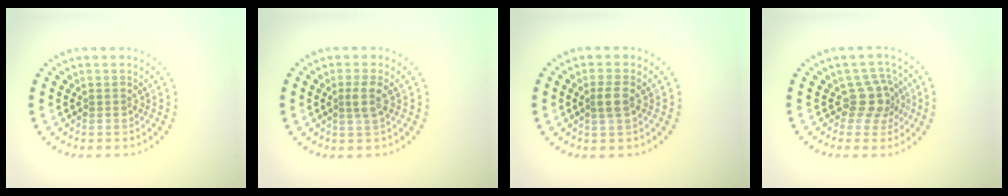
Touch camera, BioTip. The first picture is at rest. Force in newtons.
{"total": 1.8, "press": 1.5, "slide": 1.0}
{"total": 1.9, "press": 1.7, "slide": 0.8}
{"total": 2.9, "press": 2.2, "slide": 1.8}